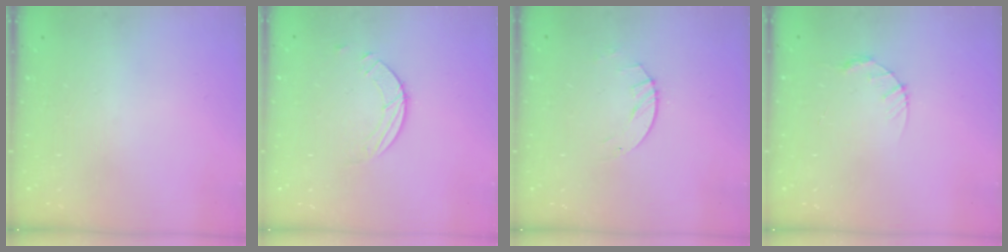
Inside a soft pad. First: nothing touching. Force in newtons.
{"total": 2.6, "press": 2.6, "slide": 0.3}
{"total": 2.8, "press": 2.8, "slide": 0.4}
{"total": 3.4, "press": 3.4, "slide": 0.4}